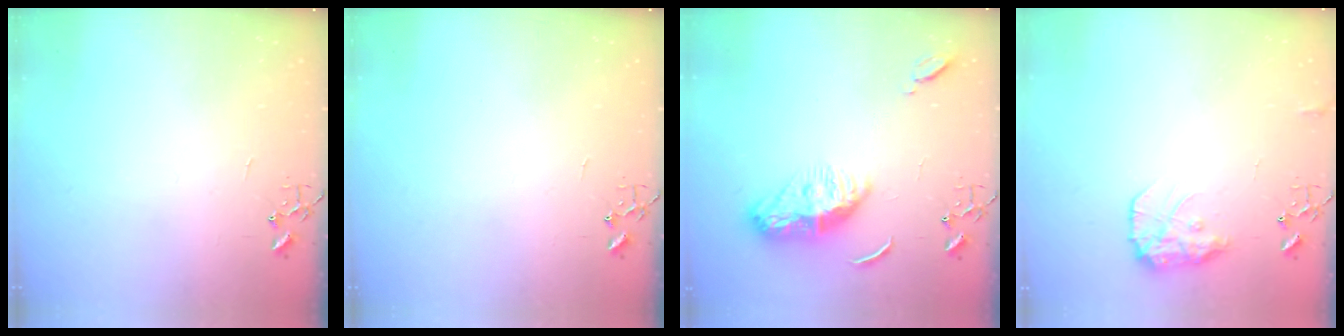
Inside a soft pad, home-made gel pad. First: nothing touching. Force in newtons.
{"total": 0.0}
{"total": 11.1, "press": 11.0, "slide": 1.0}
{"total": 10.8, "press": 10.8, "slide": 0.4}